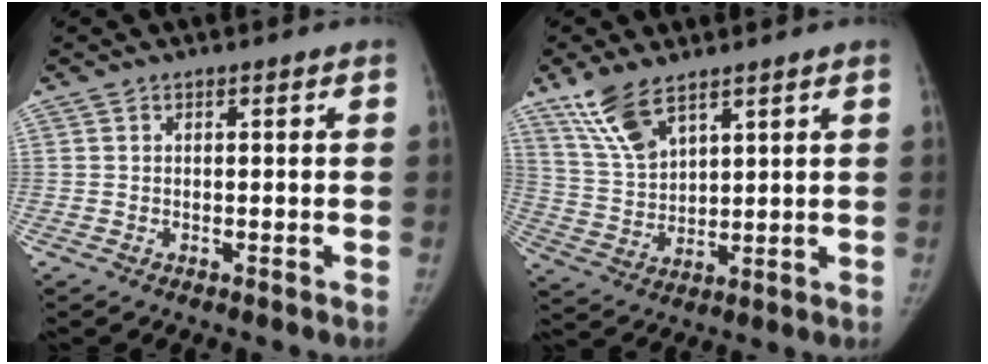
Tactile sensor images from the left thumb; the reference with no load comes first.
{"total": 9.1, "force": [6.4, 3.6, 5.4], "torque": [-0.101, -0.026, 0.139]}